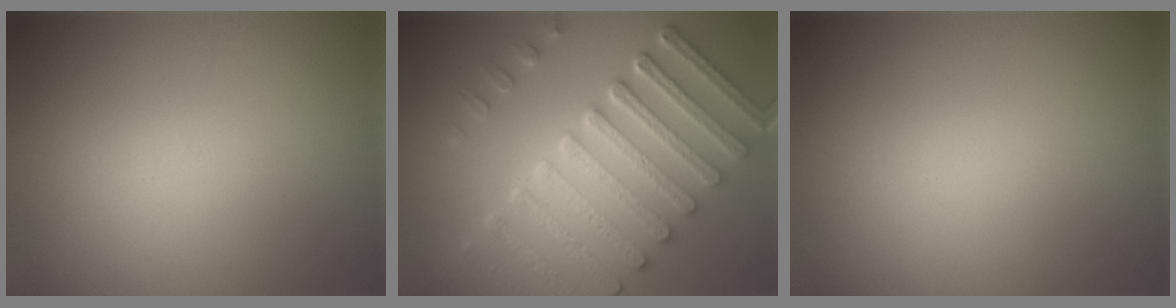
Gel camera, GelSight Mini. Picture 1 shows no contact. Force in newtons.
{"total": 8.4, "press": 6.4, "slide": 5.4}
{"total": 0.0}